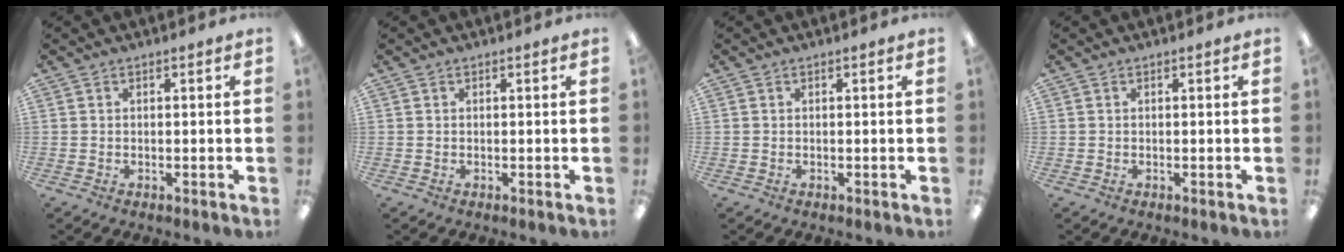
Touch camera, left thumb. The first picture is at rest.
{"total": 0.0}
{"total": 0.0}
{"total": 0.0}